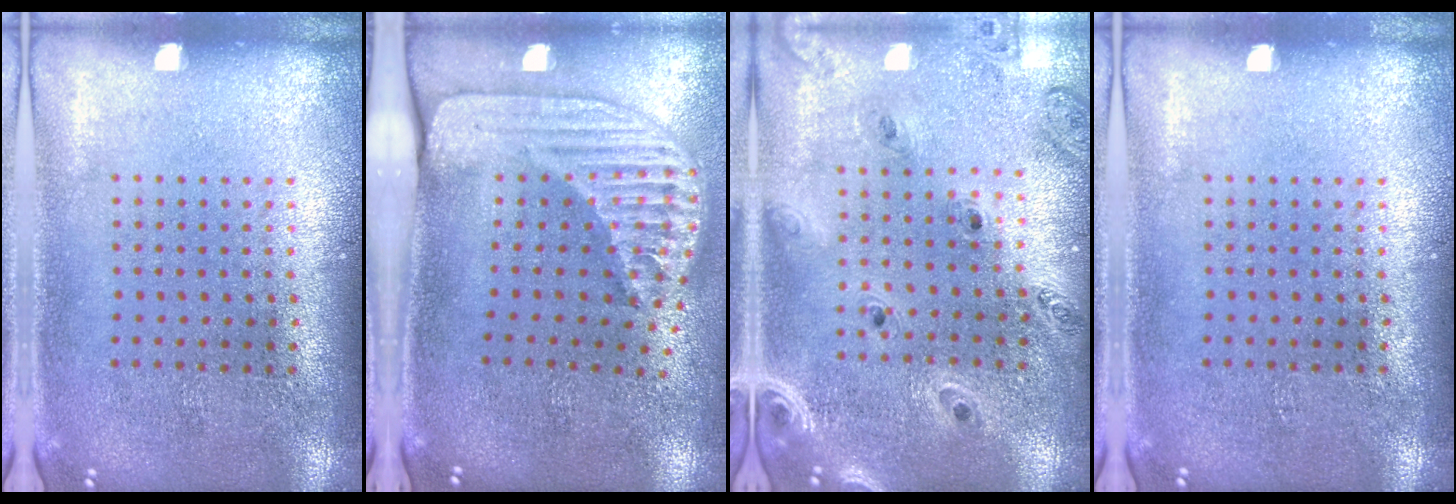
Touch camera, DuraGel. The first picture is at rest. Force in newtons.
{"total": 2.5, "press": 1.8, "slide": 1.7}
{"total": 1.3, "press": 1.3, "slide": 0.2}
{"total": 0.0}